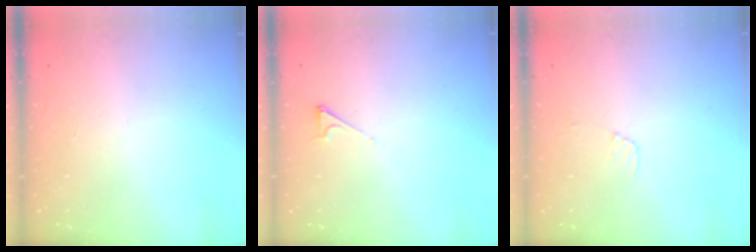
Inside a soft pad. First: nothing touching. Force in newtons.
{"total": 2.5, "press": 2.5, "slide": 0.3}
{"total": 4.7, "press": 4.7, "slide": 0.4}